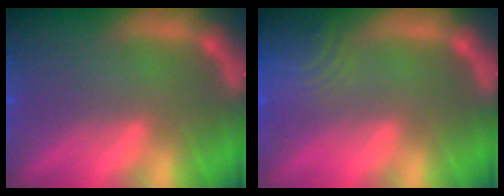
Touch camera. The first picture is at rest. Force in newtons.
{"total": 5.6}